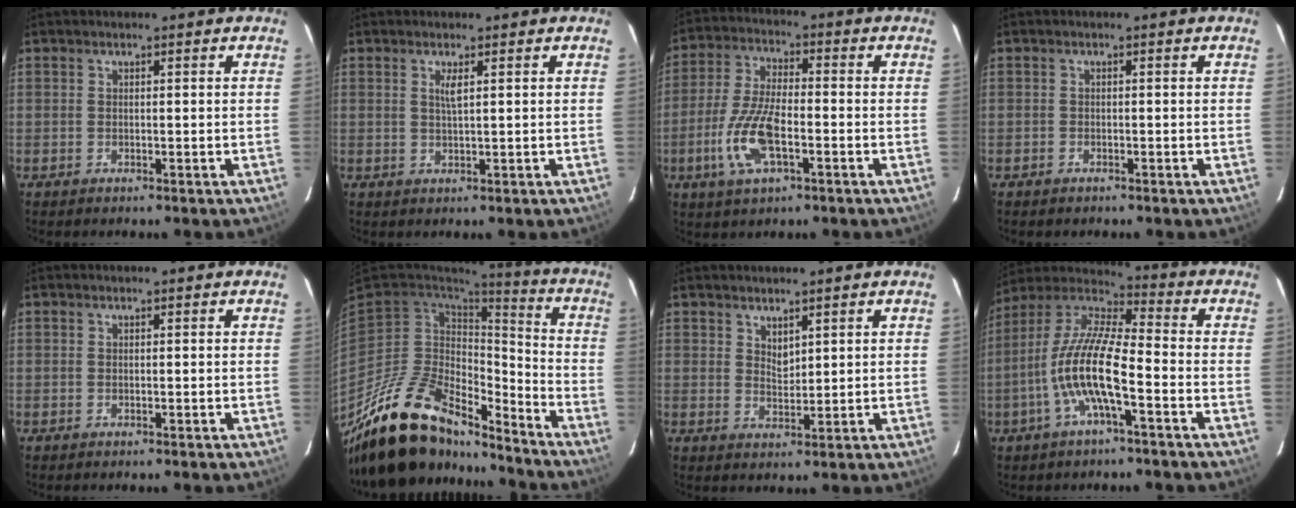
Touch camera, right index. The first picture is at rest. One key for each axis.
{"total": 1.8, "fx": 0.7, "fy": 0.2, "fz": 1.7, "tx": -0.030, "ty": -0.001, "tz": 0.012}
{"total": 11.5, "fx": -4.0, "fy": 4.2, "fz": 9.9, "tx": -0.213, "ty": -0.003, "tz": -0.078}
{"total": 0.8, "fx": -0.6, "fy": 0.4, "fz": 0.0, "tx": -0.003, "ty": 0.003, "tz": -0.010}
{"total": 0.0}
{"total": 23.3, "fx": -18.2, "fy": 8.9, "fz": 11.5, "tx": -0.223, "ty": -0.010, "tz": -0.307}
{"total": 2.6, "fx": 2.0, "fy": 1.1, "fz": 1.2, "tx": -0.016, "ty": -0.003, "tz": 0.037}
{"total": 13.5, "fx": -4.5, "fy": 2.8, "fz": 12.4, "tx": -0.246, "ty": 0.000, "tz": -0.094}